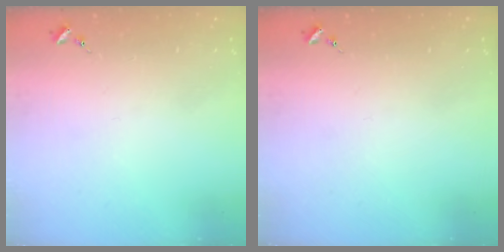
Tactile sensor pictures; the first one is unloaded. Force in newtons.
{"total": 0.0}